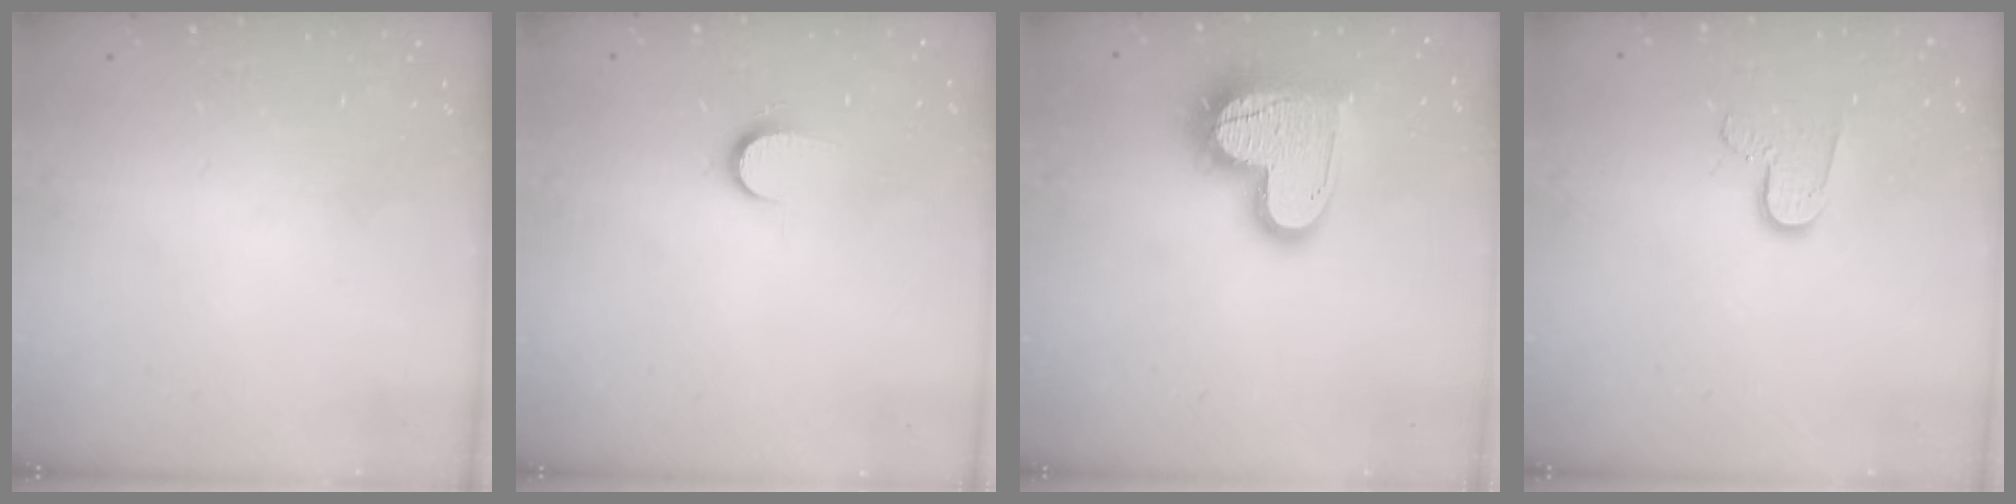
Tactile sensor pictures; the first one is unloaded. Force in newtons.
{"total": 6.8, "press": 6.7, "slide": 0.6}
{"total": 16.8, "press": 16.8, "slide": 1.1}
{"total": 7.2, "press": 7.2, "slide": 0.4}